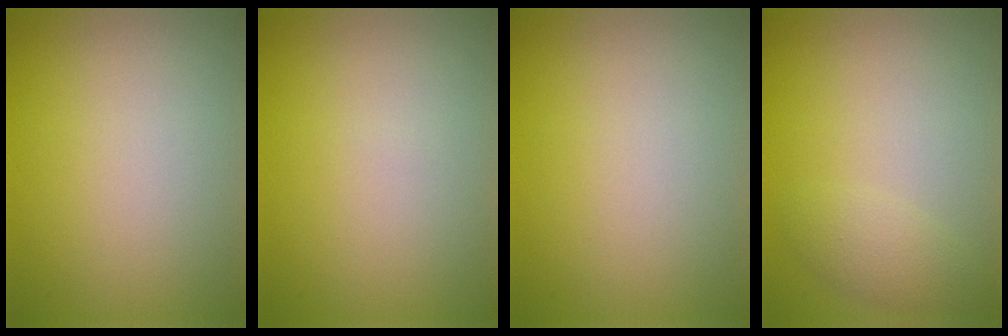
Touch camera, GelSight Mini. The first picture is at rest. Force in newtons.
{"total": 0.0}
{"total": 0.0}
{"total": 1.9, "press": 1.9, "slide": 0.1}